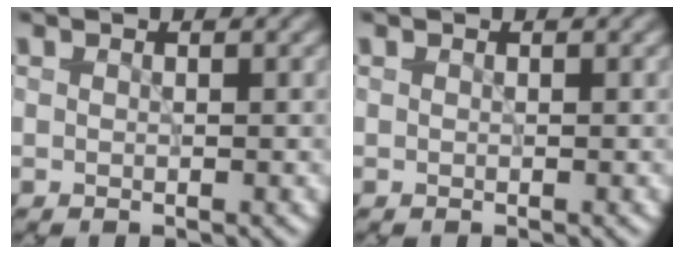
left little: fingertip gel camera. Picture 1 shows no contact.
{"total": 0.0}